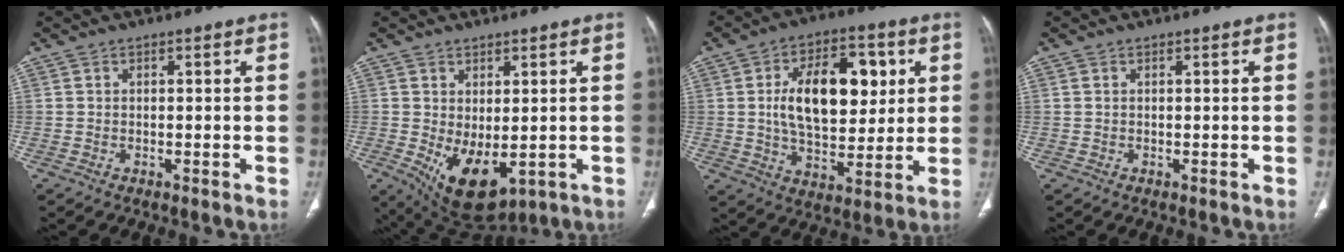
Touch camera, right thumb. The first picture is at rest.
{"total": 9.8, "force": [-1.6, 5.2, 8.1], "torque": [-0.122, -0.011, 0.003]}
{"total": 18.1, "force": [3.6, 10.2, 14.5], "torque": [-0.193, -0.004, 0.061]}
{"total": 0.0}